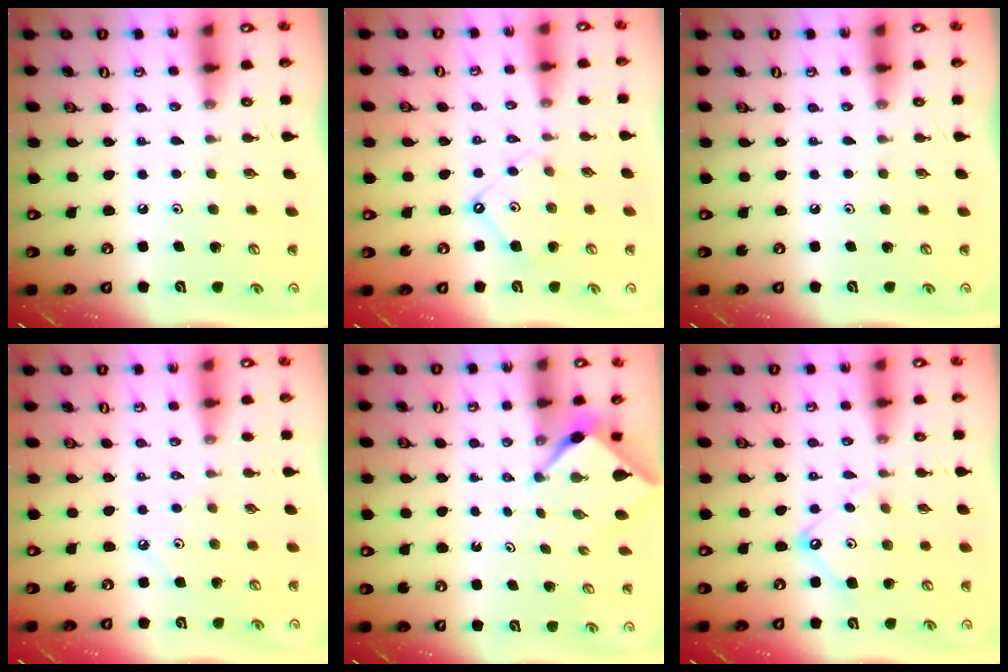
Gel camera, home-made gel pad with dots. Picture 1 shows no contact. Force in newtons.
{"total": 8.5, "press": 8.4, "slide": 0.9}
{"total": 0.0}
{"total": 2.2, "press": 2.2, "slide": 0.4}
{"total": 2.3, "press": 2.3, "slide": 0.3}
{"total": 9.9, "press": 9.9, "slide": 0.9}